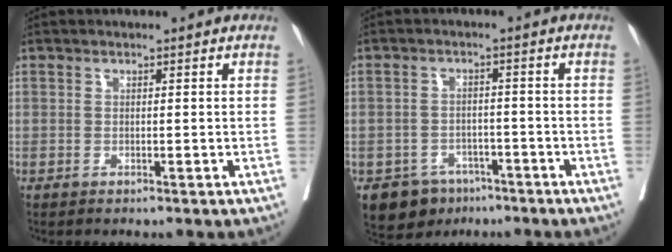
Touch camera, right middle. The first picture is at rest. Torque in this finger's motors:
{"motor_torque": [1.12, -1.02, 0.32, 0.06]}